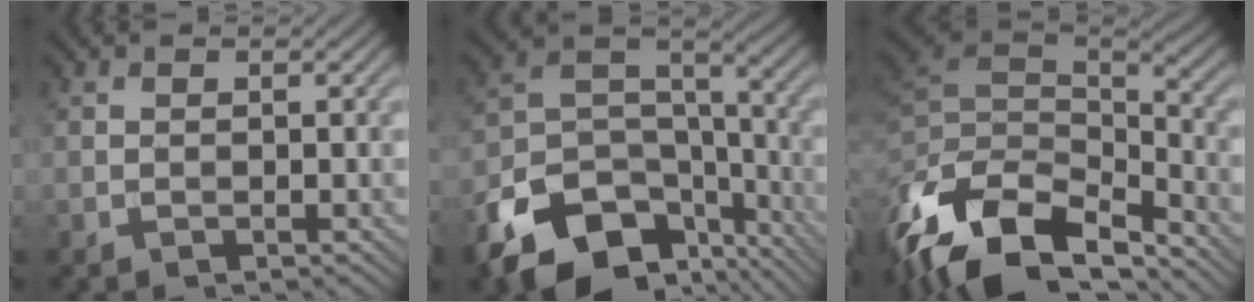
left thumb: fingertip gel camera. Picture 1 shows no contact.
{"total": 14.9, "force": [-9.5, 8.8, 7.4], "torque": [-0.178, -0.039, -0.158]}
{"total": 15.3, "force": [-9.1, 7.6, 9.6], "torque": [-0.261, -0.032, -0.138]}